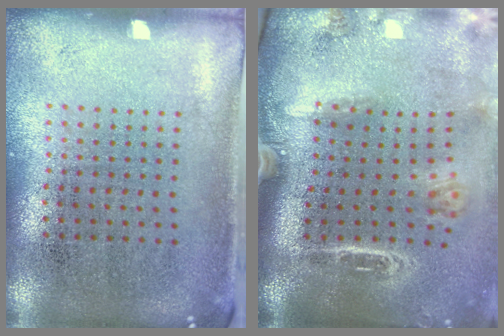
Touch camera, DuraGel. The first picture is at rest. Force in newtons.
{"total": 3.1, "press": 2.1, "slide": 2.3}